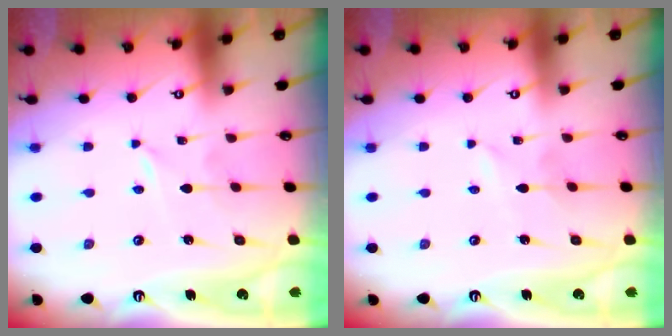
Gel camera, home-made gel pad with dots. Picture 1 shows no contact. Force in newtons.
{"total": 0.9, "press": 0.9, "slide": 0.1}